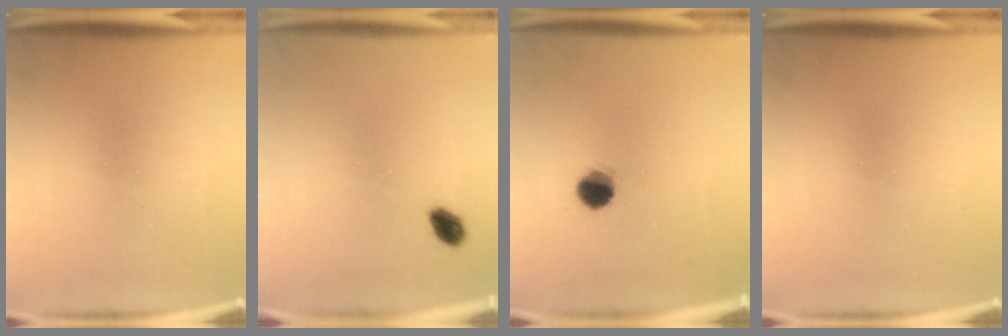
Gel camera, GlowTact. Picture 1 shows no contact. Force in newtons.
{"total": 2.8}
{"total": 6.5}
{"total": 0.0}